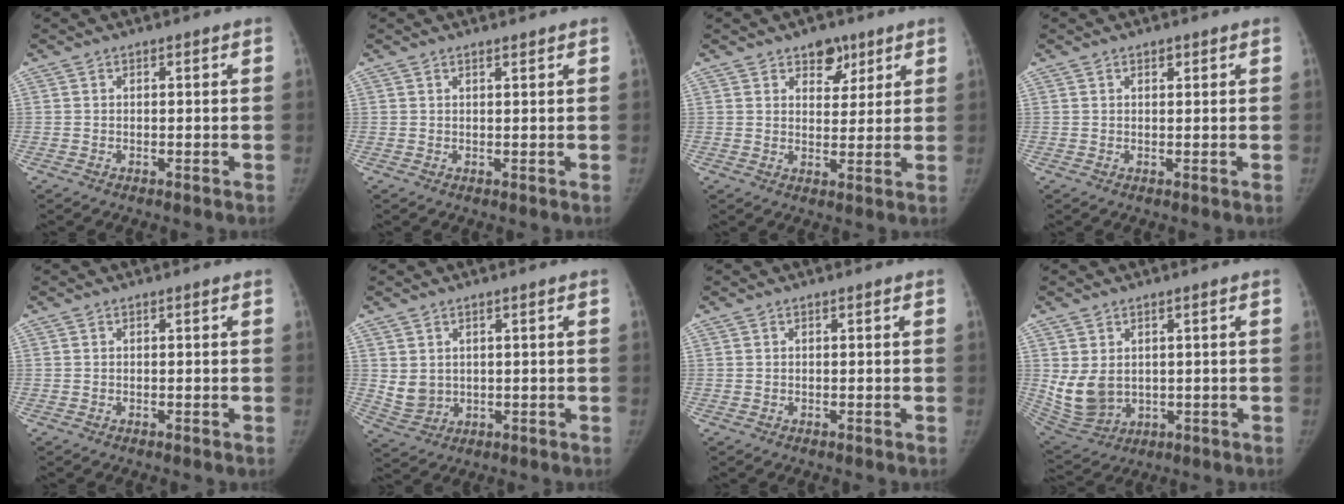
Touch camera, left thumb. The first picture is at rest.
{"total": 0.8, "force": [0.7, 0.1, 0.4], "torque": [-0.006, -0.005, 0.014]}
{"total": 5.8, "force": [3.7, 3.6, 2.8], "torque": [-0.007, -0.020, 0.054]}
{"total": 1.0, "force": [0.7, 0.5, 0.5], "torque": [-0.004, -0.003, 0.010]}
{"total": 0.0}
{"total": 4.3, "force": [1.3, 3.5, 2.3], "torque": [-0.034, -0.018, 0.039]}
{"total": 0.0}
{"total": 8.3, "force": [1.0, 6.2, 5.4], "torque": [-0.099, -0.015, 0.044]}